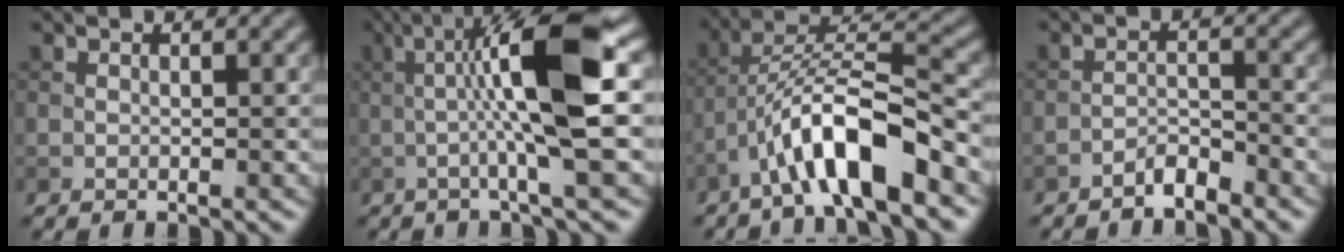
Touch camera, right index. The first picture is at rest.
{"total": 9.8, "force": [0.4, 1.2, 9.7], "torque": [-0.146, 0.016, 0.003]}
{"total": 8.5, "force": [-4.6, 2.0, 6.9], "torque": [-0.115, 0.018, -0.081]}
{"total": 2.1, "force": [-1.9, 0.4, 0.8], "torque": [-0.014, 0.009, -0.037]}